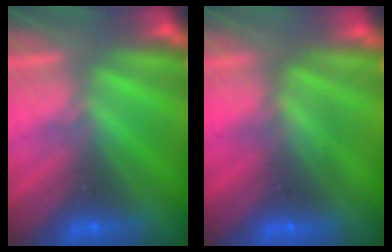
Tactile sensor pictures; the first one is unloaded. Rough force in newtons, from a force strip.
{"total": 2.5}